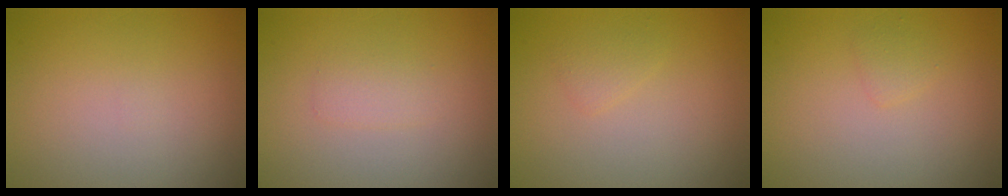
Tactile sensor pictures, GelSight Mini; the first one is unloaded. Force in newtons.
{"total": 1.2, "press": 1.2, "slide": 0.0}
{"total": 0.9, "press": 0.9, "slide": 0.0}
{"total": 0.8, "press": 0.8, "slide": 0.1}